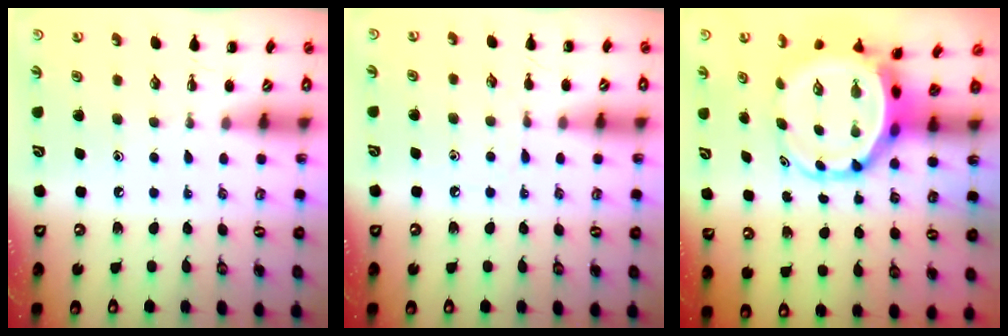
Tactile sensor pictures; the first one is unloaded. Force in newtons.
{"total": 4.4, "press": 4.1, "slide": 1.6}
{"total": 7.2, "press": 6.9, "slide": 2.2}